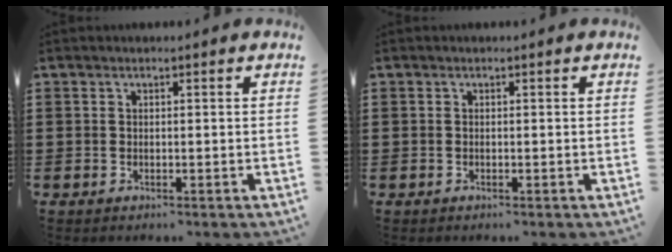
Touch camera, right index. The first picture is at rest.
{"total": 0.0}